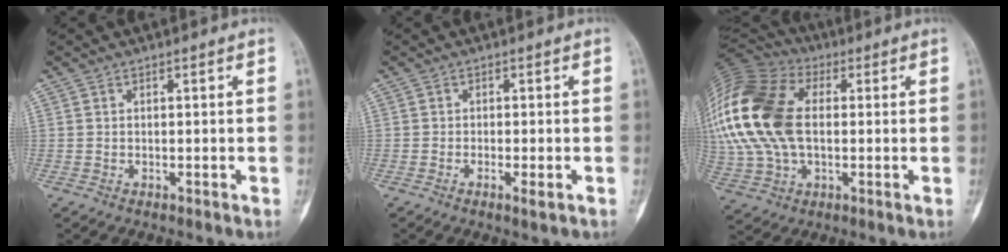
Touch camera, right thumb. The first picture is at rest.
{"total": 1.9, "force": [-0.9, 0.4, 1.7], "torque": [-0.031, -0.003, -0.018]}
{"total": 25.3, "force": [2.6, 15.7, 19.7], "torque": [-0.462, 0.015, 0.046]}